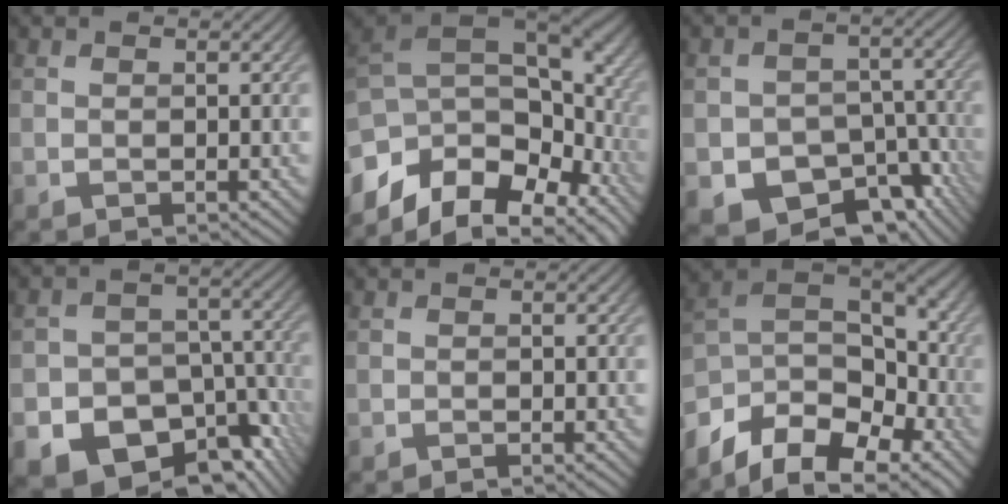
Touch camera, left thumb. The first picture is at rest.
{"total": 15.2, "force": [-4.4, 9.6, 10.9], "torque": [-0.260, -0.011, -0.065]}
{"total": 12.0, "force": [-6.8, 8.1, 5.7], "torque": [-0.080, -0.026, -0.097]}
{"total": 16.6, "force": [-9.8, 11.4, 7.0], "torque": [-0.119, -0.047, -0.129]}
{"total": 0.5, "force": [-0.4, 0.1, 0.3], "torque": [-0.003, 0.000, -0.008]}
{"total": 12.9, "force": [-7.4, 7.8, 7.2], "torque": [-0.182, -0.015, -0.099]}